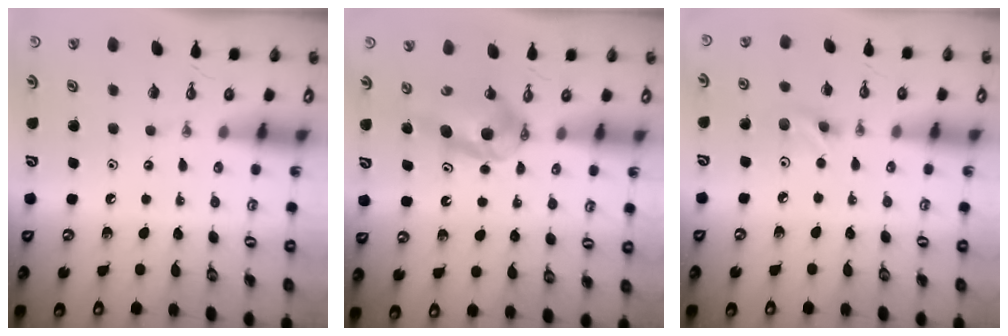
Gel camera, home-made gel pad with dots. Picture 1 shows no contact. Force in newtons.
{"total": 5.9, "press": 5.8, "slide": 1.0}
{"total": 5.1, "press": 5.0, "slide": 0.9}